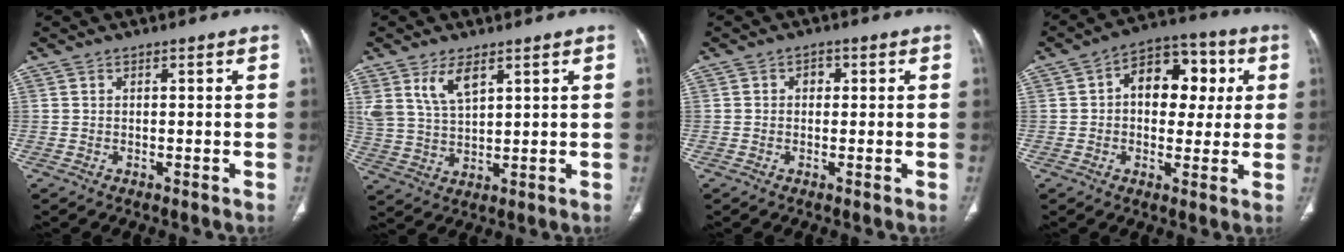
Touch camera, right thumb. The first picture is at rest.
{"total": 7.1, "force": [4.1, 3.2, 4.9], "torque": [-0.090, -0.021, 0.088]}
{"total": 1.8, "force": [0.2, 1.5, 1.0], "torque": [-0.004, 0.005, -0.001]}
{"total": 12.9, "force": [2.3, 8.7, 9.2], "torque": [-0.081, 0.019, 0.025]}